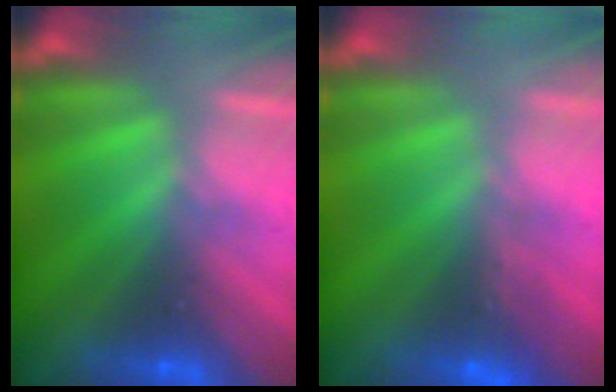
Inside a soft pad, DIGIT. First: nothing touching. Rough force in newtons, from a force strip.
{"total": 1.2}